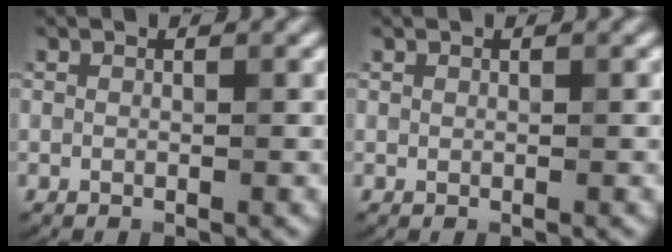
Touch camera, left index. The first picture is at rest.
{"total": 0.0}